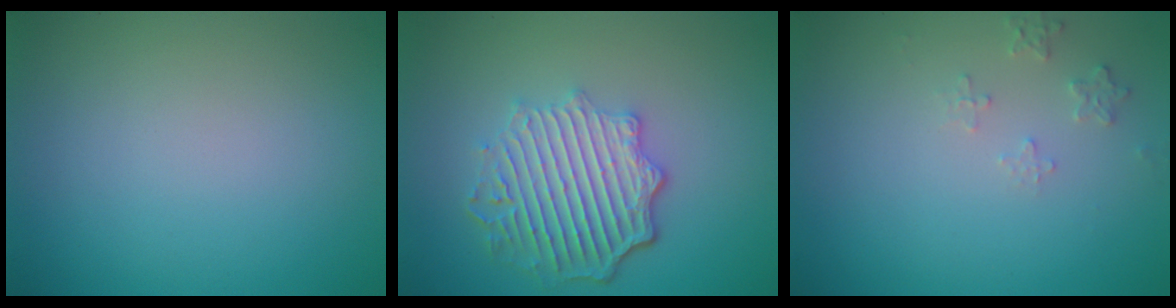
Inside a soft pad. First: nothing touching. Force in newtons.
{"total": 6.0, "press": 4.7, "slide": 3.8}
{"total": 1.3, "press": 1.3, "slide": 0.2}